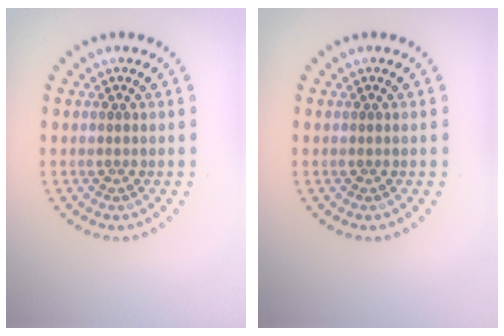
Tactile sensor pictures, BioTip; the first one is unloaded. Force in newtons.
{"total": 0.0}